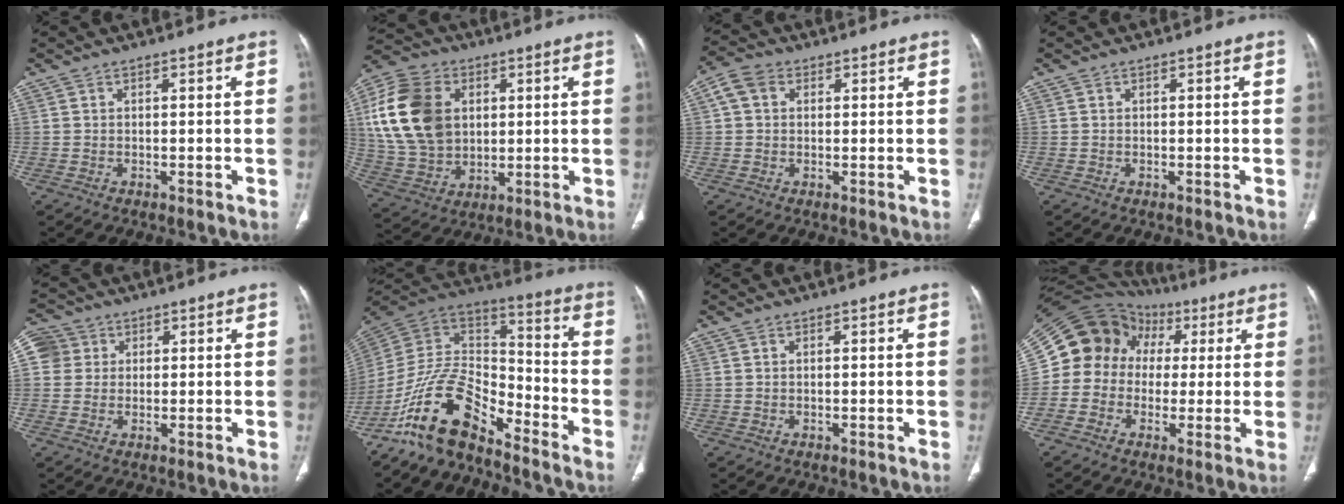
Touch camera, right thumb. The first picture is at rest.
{"total": 19.3, "force": [4.1, 14.2, 12.5], "torque": [-0.234, -0.001, 0.083]}
{"total": 4.6, "force": [1.2, 3.6, 2.6], "torque": [-0.050, 0.015, 0.021]}
{"total": 0.0}
{"total": 5.6, "force": [1.6, 5.2, 1.2], "torque": [-0.010, 0.008, 0.029]}
{"total": 15.4, "force": [-11.4, 6.3, 8.2], "torque": [-0.129, 0.098, -0.223]}
{"total": 0.0}
{"total": 14.5, "force": [2.2, 13.2, 5.6], "torque": [-0.077, 0.046, 0.038]}